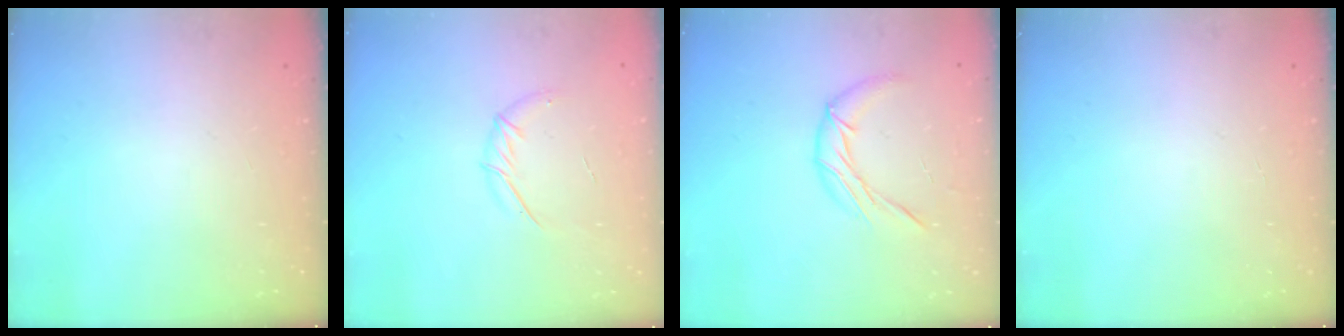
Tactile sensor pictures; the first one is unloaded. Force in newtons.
{"total": 6.2, "press": 6.0, "slide": 1.6}
{"total": 9.3, "press": 9.3, "slide": 0.2}
{"total": 0.0}